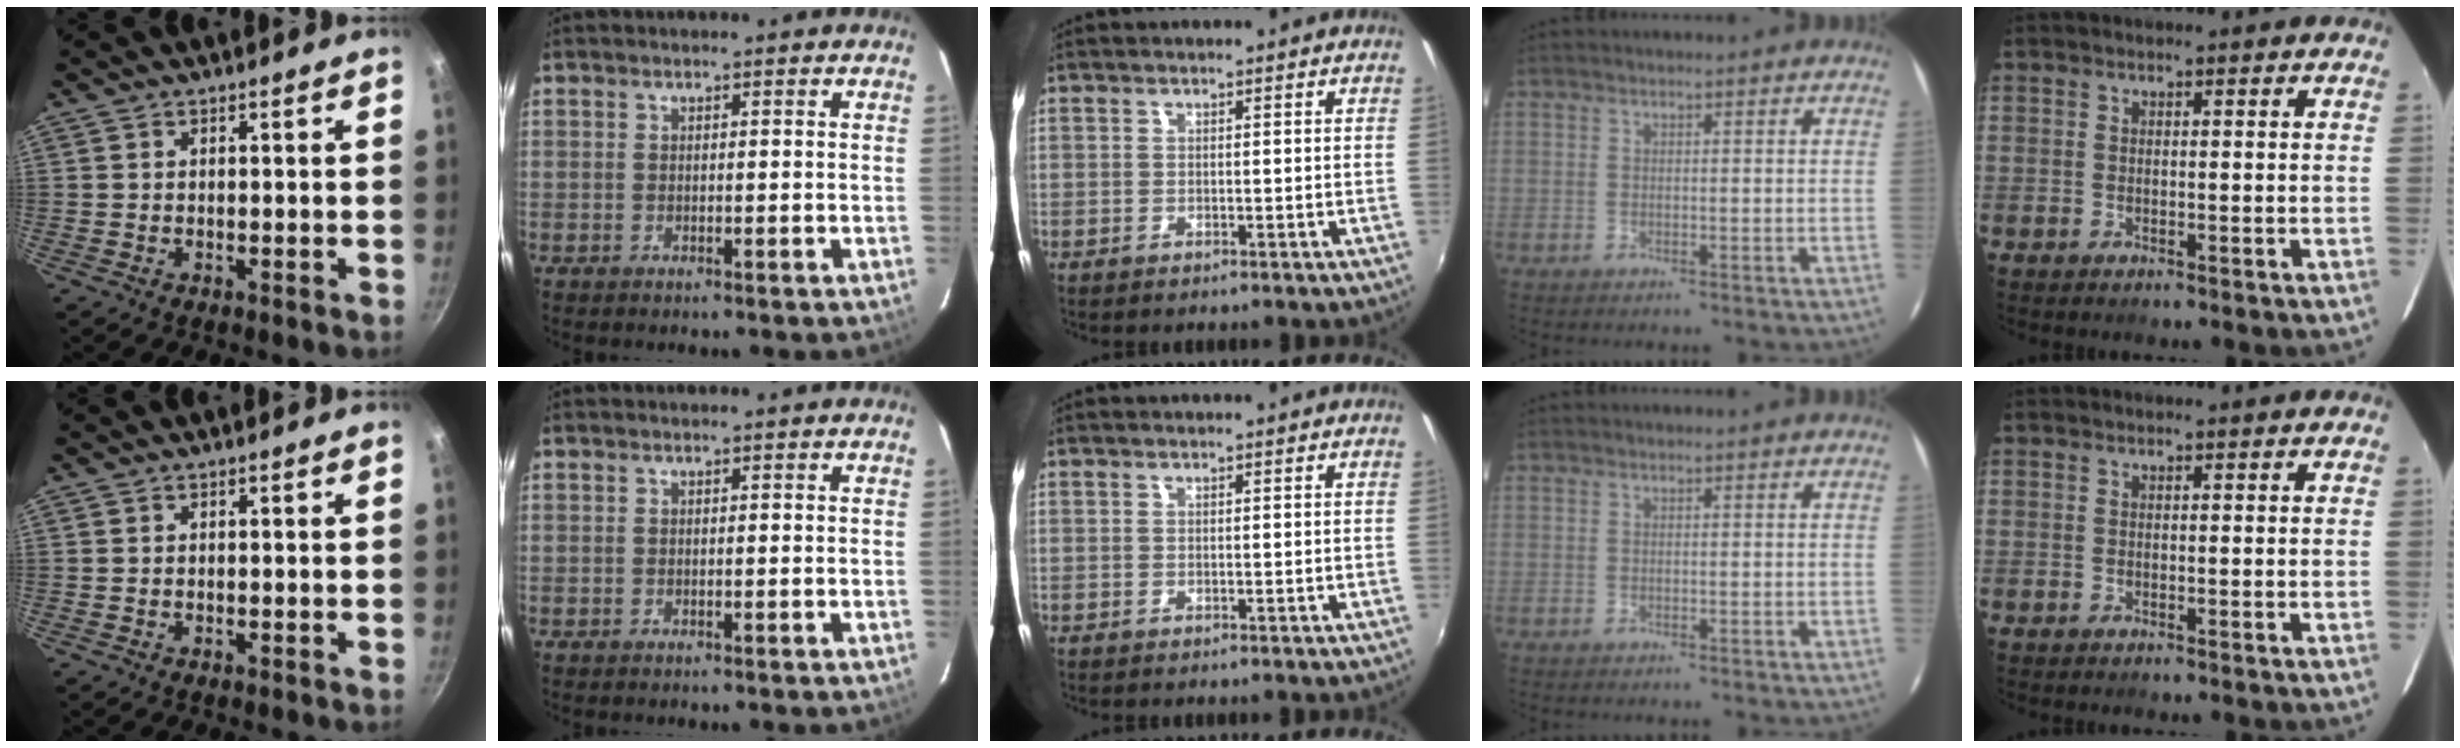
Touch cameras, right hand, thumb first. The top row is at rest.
{}